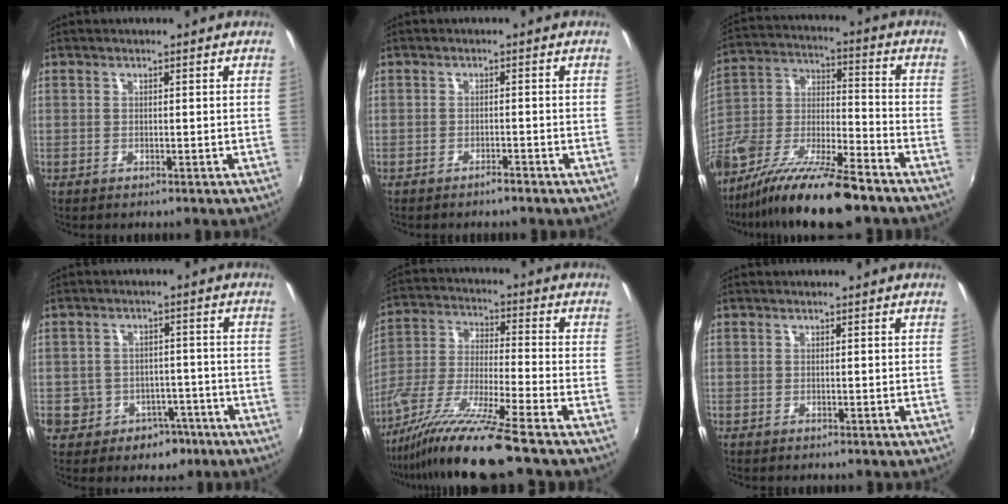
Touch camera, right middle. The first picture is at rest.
{"total": 1.3, "force": [-1.2, 0.1, 0.4], "torque": [-0.011, 0.002, -0.019]}
{"total": 18.7, "force": [-13.2, 4.3, 12.4], "torque": [-0.243, -0.018, -0.242]}
{"total": 8.6, "force": [-3.8, 7.3, 2.6], "torque": [-0.068, 0.026, -0.033]}
{"total": 14.4, "force": [-11.3, -1.1, 8.9], "torque": [-0.184, -0.023, -0.213]}
{"total": 0.0}